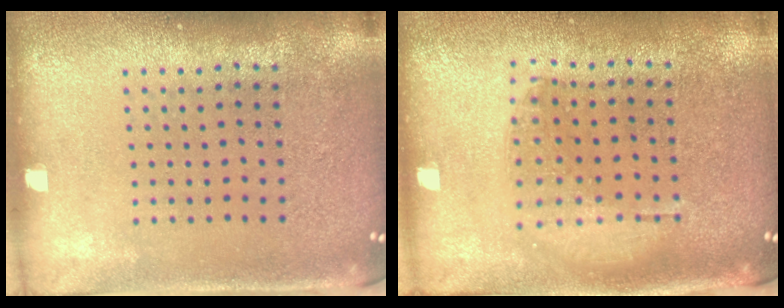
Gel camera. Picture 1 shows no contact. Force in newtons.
{"total": 1.1, "press": 1.0, "slide": 0.4}